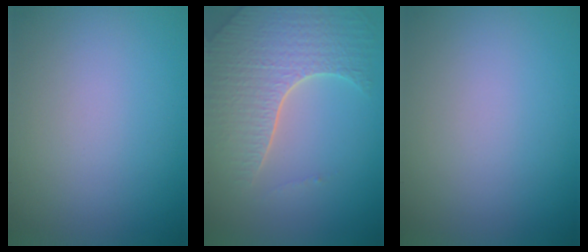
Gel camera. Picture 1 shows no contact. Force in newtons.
{"total": 7.1, "press": 5.3, "slide": 4.6}
{"total": 0.0}